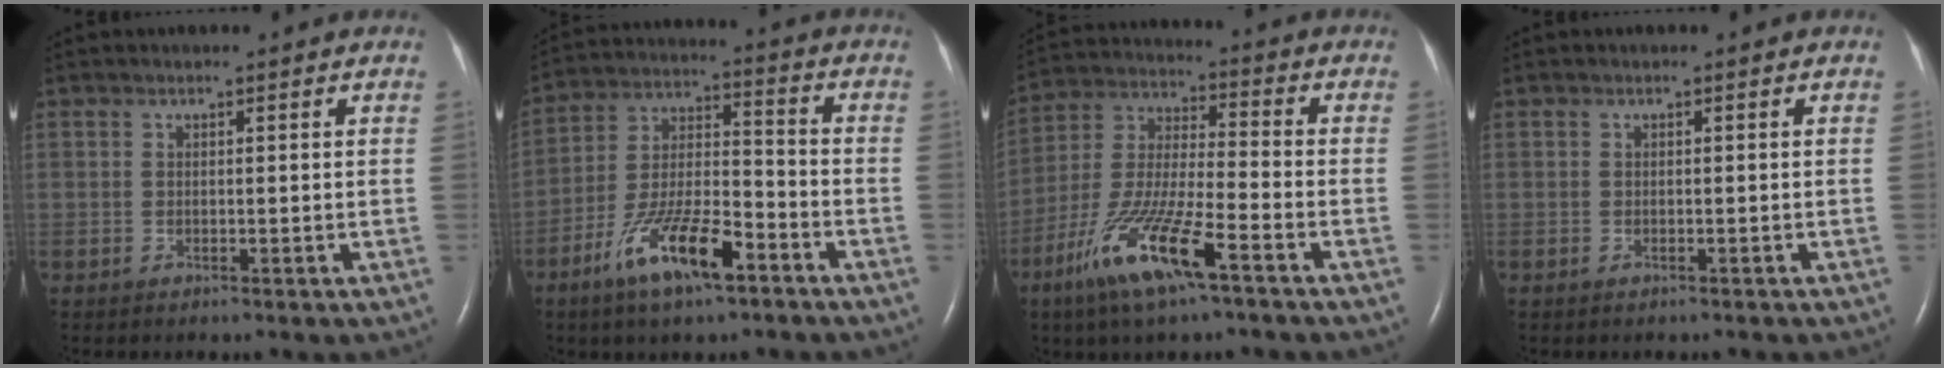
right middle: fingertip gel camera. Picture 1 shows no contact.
{"total": 12.5, "force": [-7.2, 3.1, 9.7], "torque": [-0.194, -0.002, -0.129]}
{"total": 14.1, "force": [-7.8, 1.7, 11.6], "torque": [-0.246, -0.023, -0.148]}
{"total": 0.5, "force": [-0.4, 0.2, 0.2], "torque": [-0.012, -0.002, -0.004]}